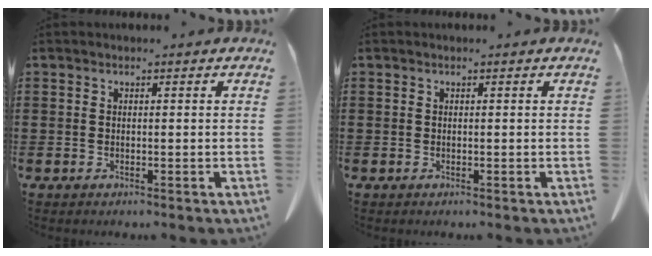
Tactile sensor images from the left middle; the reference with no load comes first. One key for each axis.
{"total": 0.0}